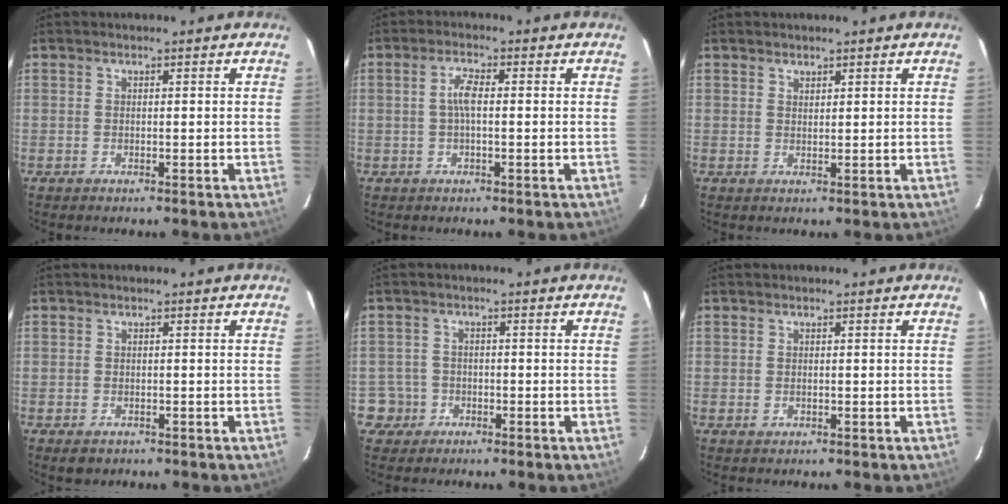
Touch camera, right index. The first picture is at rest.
{"total": 3.1, "force": [0.0, 0.9, 2.9], "torque": [-0.060, 0.006, 0.000]}
{"total": 1.0, "force": [0.9, 0.4, 0.2], "torque": [-0.004, 0.001, 0.017]}
{"total": 2.3, "force": [-1.3, 1.7, 0.8], "torque": [-0.018, -0.004, -0.016]}
{"total": 4.3, "force": [-1.7, 4.0, -0.3], "torque": [0.003, 0.024, -0.031]}
{"total": 0.8, "force": [-0.2, 0.7, 0.4], "torque": [-0.006, -0.001, -0.003]}